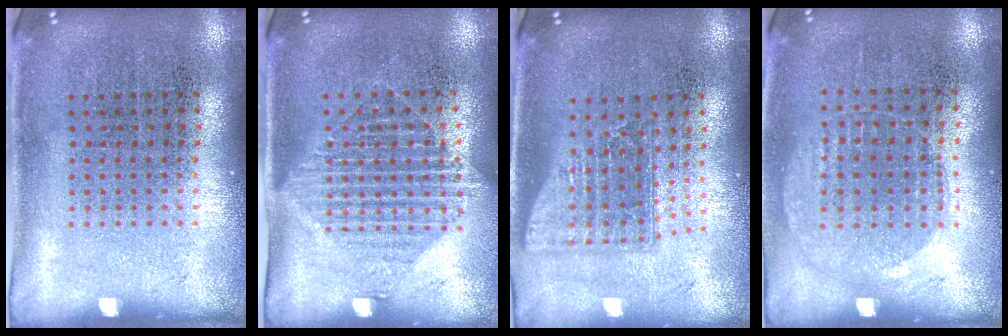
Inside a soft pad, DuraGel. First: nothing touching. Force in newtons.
{"total": 1.5, "press": 1.2, "slide": 0.9}
{"total": 1.6, "press": 1.3, "slide": 1.0}
{"total": 1.0, "press": 0.9, "slide": 0.4}